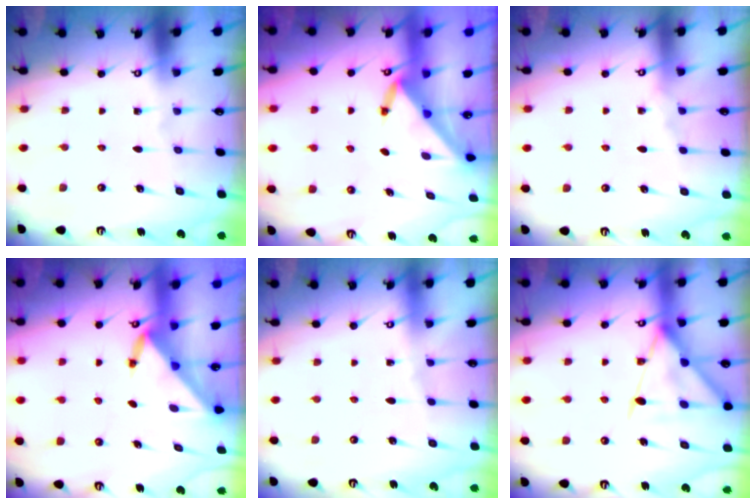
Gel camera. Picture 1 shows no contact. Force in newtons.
{"total": 3.6, "press": 3.6, "slide": 0.3}
{"total": 3.8, "press": 3.8, "slide": 0.7}
{"total": 3.4, "press": 3.4, "slide": 0.4}
{"total": 2.4, "press": 2.4, "slide": 0.4}
{"total": 16.9, "press": 16.8, "slide": 1.4}